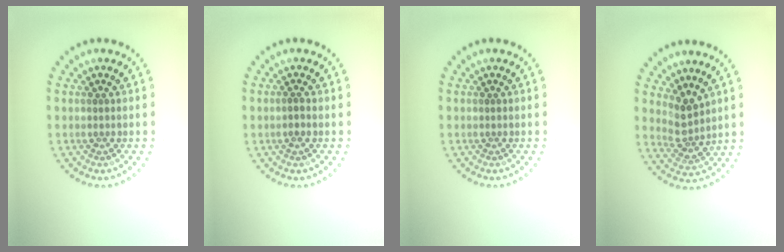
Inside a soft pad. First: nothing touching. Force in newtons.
{"total": 0.7, "press": 0.5, "slide": 0.5}
{"total": 0.0}
{"total": 2.8, "press": 2.1, "slide": 1.8}